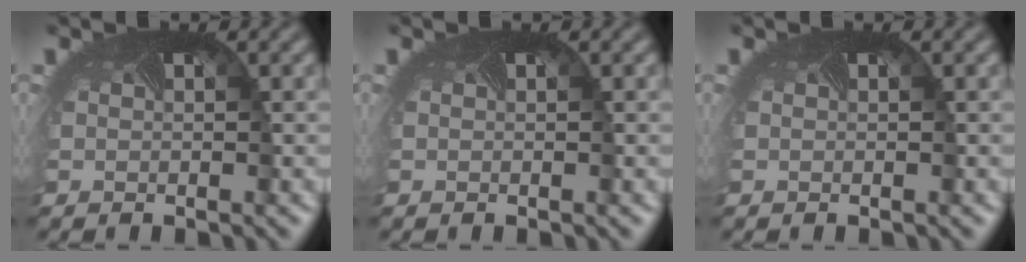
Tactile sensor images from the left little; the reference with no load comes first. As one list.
[{"total": 0.0}, {"total": 0.0}]